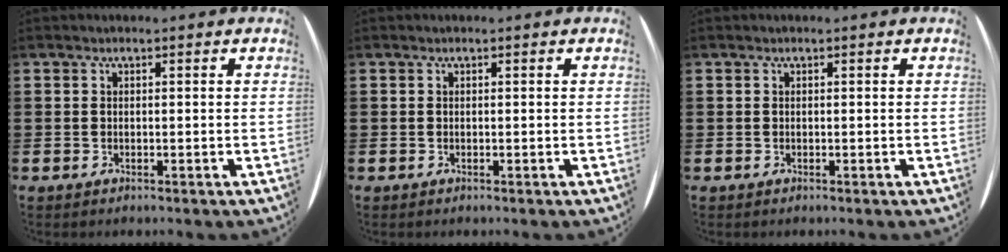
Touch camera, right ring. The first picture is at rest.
{"total": 0.0}
{"total": 0.0}